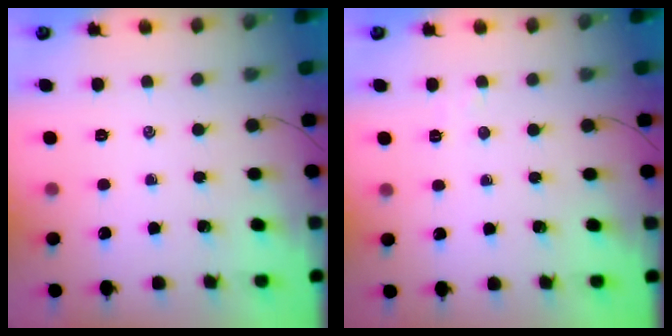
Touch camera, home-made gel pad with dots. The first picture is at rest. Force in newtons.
{"total": 2.5, "press": 2.4, "slide": 0.7}